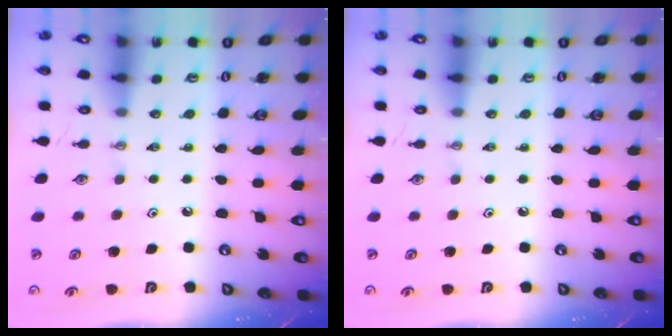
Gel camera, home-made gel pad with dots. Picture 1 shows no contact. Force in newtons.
{"total": 0.0}